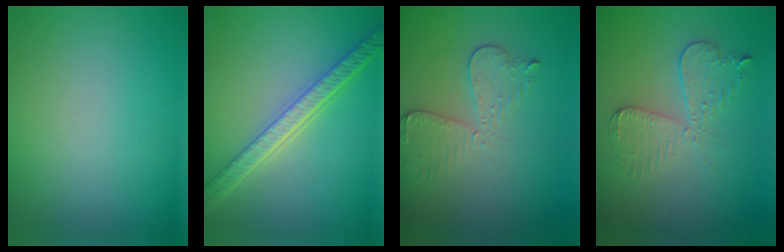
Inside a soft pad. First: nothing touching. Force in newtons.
{"total": 4.8, "press": 4.1, "slide": 2.4}
{"total": 2.9, "press": 2.6, "slide": 1.4}
{"total": 3.6, "press": 3.2, "slide": 1.8}